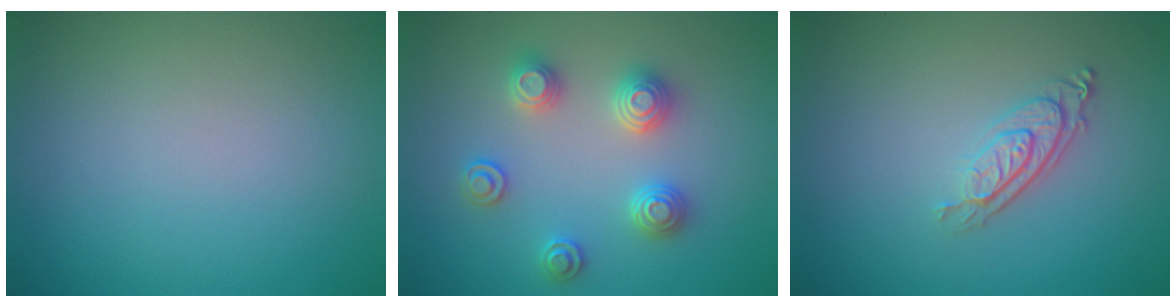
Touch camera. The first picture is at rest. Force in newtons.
{"total": 3.2, "press": 3.2, "slide": 0.4}
{"total": 2.9, "press": 2.0, "slide": 2.0}